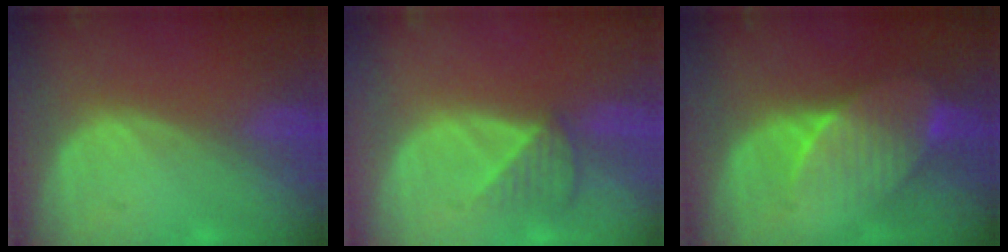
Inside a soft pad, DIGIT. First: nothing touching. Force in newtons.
{"total": 3.5, "press": 3.4, "slide": 0.9}
{"total": 8.1, "press": 7.3, "slide": 3.5}